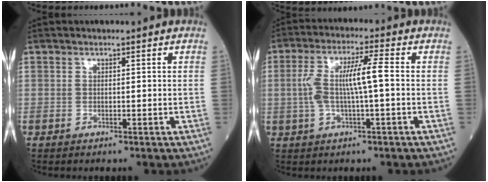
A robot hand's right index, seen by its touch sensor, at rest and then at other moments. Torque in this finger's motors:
{"motor_torque": [0.30, -0.04, 0.24, 0.13]}